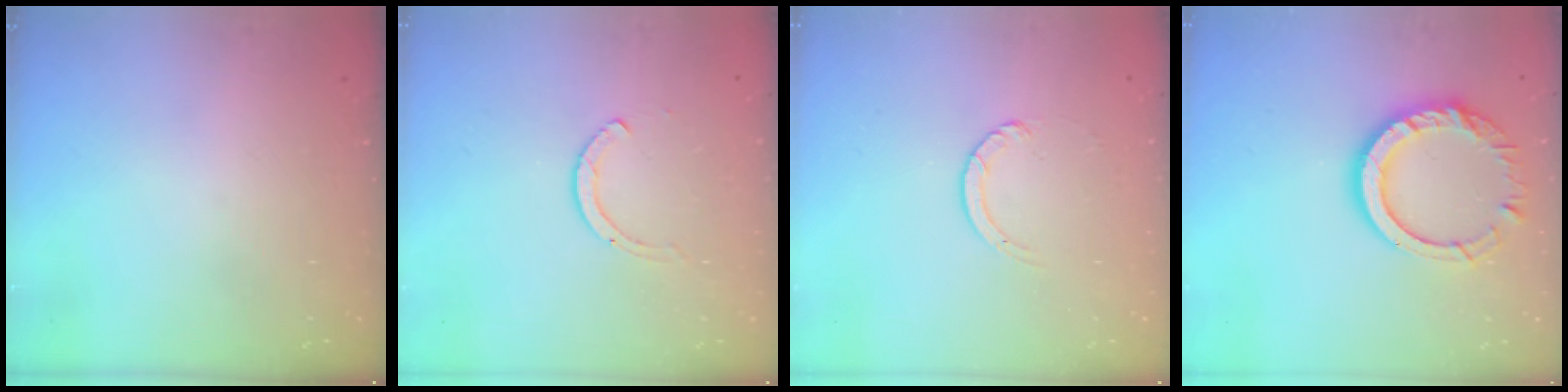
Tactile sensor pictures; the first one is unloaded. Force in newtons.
{"total": 2.0, "press": 1.9, "slide": 0.3}
{"total": 2.4, "press": 2.4, "slide": 0.2}
{"total": 14.7, "press": 14.6, "slide": 1.3}